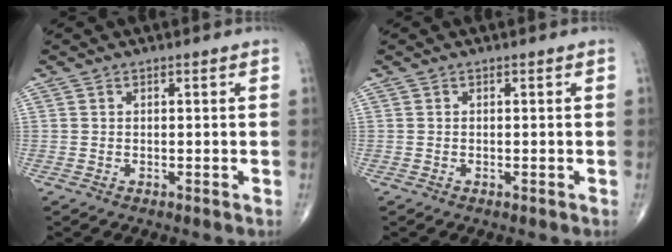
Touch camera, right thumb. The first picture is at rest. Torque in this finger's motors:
{"motor_torque": [-0.21, -0.07, -0.22, -0.33, -0.04]}